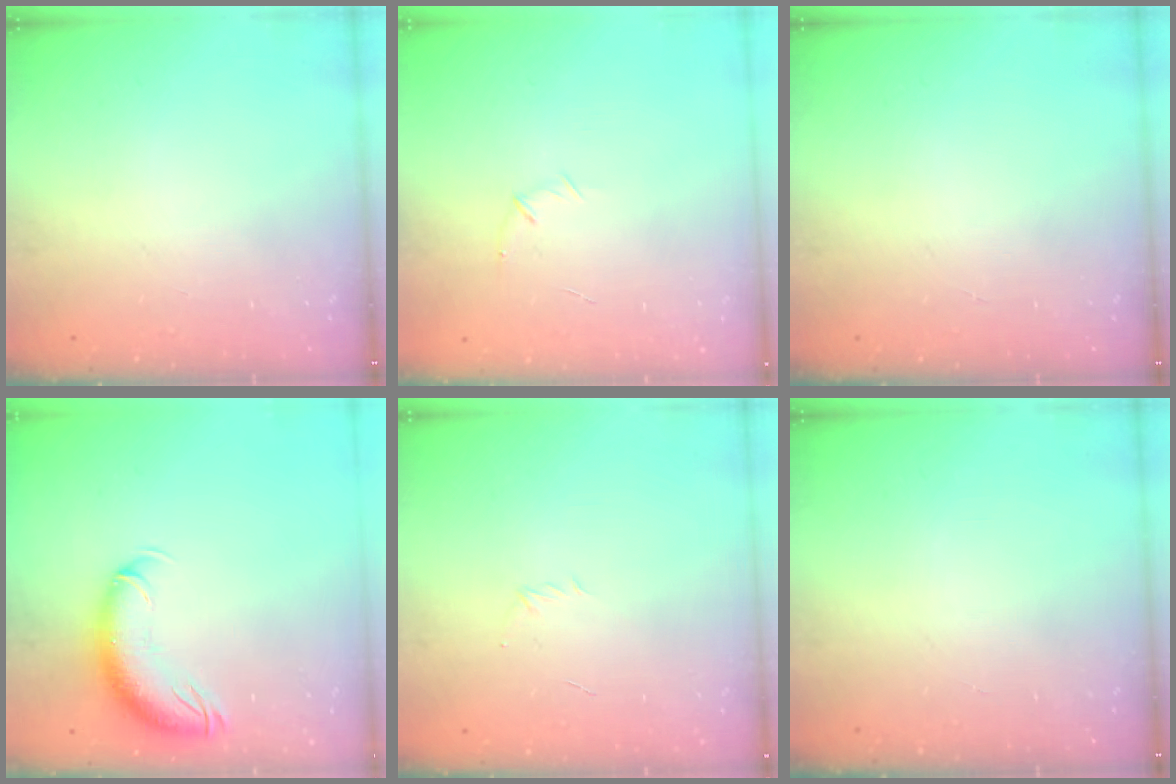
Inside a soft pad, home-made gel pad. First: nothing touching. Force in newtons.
{"total": 5.2, "press": 5.0, "slide": 1.1}
{"total": 0.0}
{"total": 12.1, "press": 11.8, "slide": 2.7}
{"total": 2.9, "press": 2.8, "slide": 0.7}
{"total": 0.0}